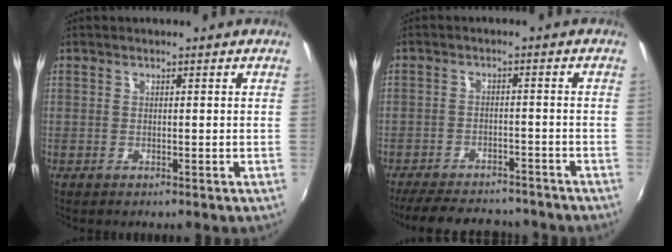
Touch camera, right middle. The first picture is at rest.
{"total": 14.7, "force": [-12.6, 4.8, 5.9], "torque": [-0.134, -0.004, -0.177]}